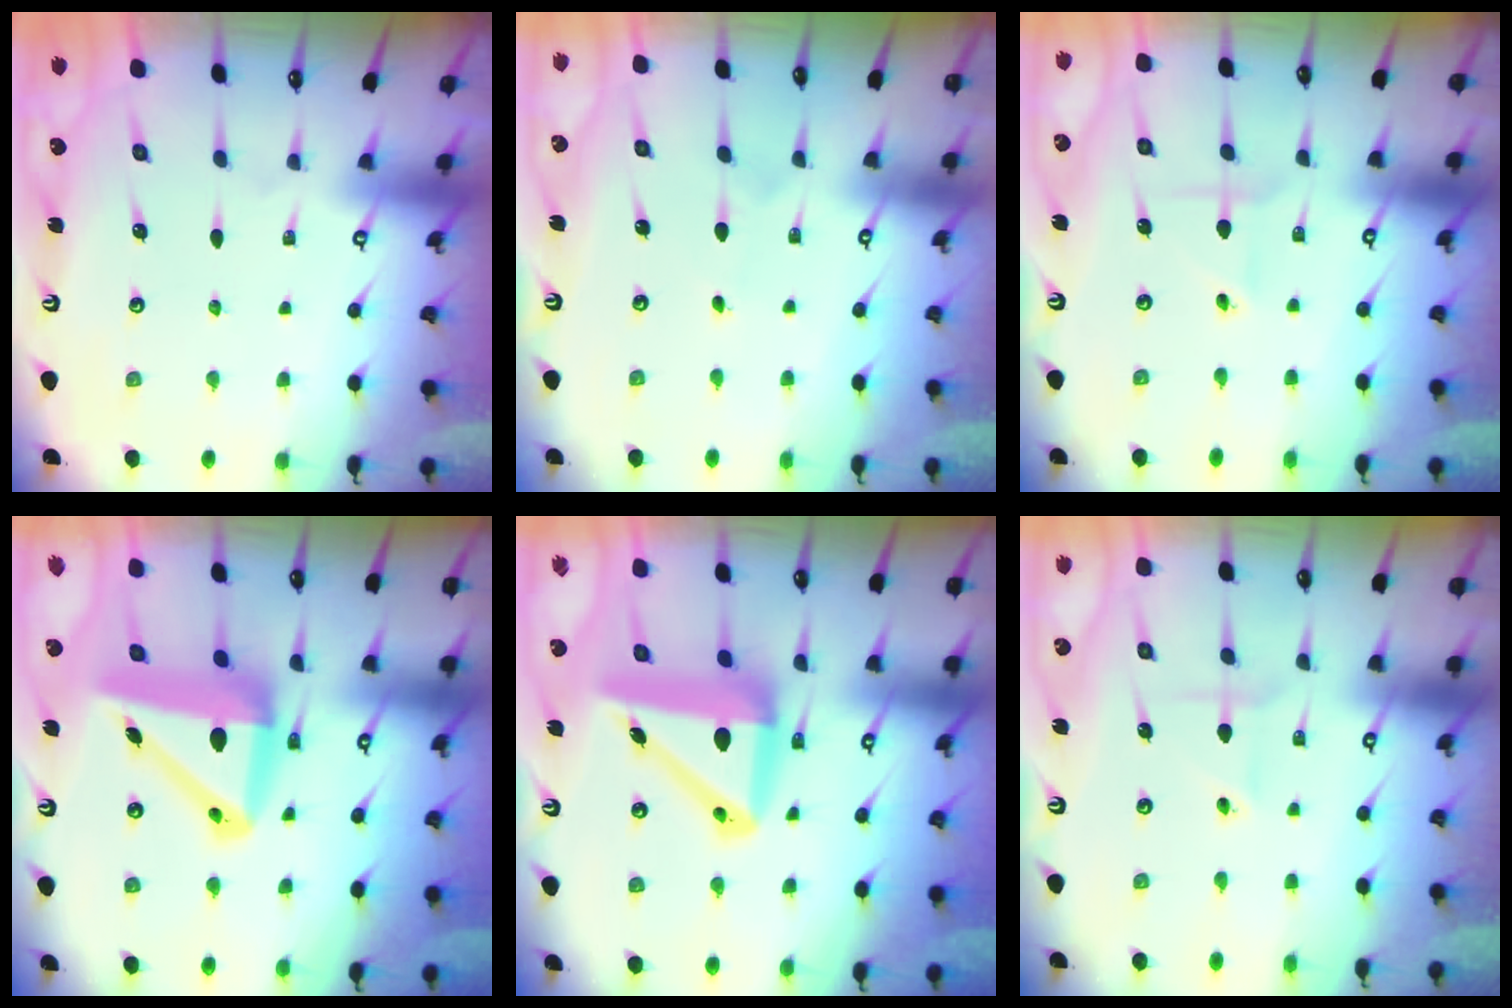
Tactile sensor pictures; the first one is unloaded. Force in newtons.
{"total": 1.9, "press": 1.9, "slide": 0.2}
{"total": 2.0, "press": 1.9, "slide": 0.3}
{"total": 15.2, "press": 14.9, "slide": 3.1}
{"total": 14.7, "press": 14.5, "slide": 2.7}
{"total": 2.2, "press": 2.2, "slide": 0.3}